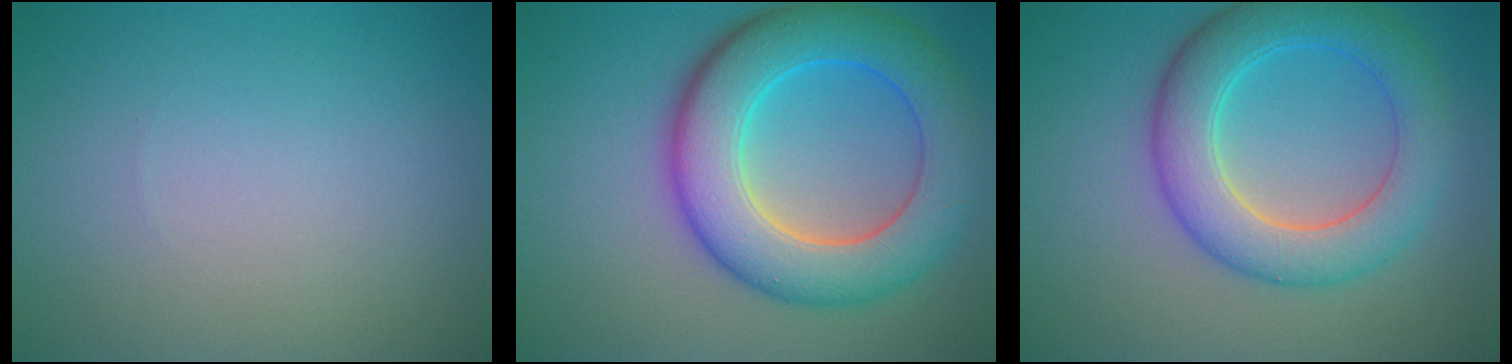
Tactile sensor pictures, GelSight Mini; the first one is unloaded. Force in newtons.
{"total": 9.5, "press": 9.5, "slide": 0.6}
{"total": 6.7, "press": 6.7, "slide": 0.3}